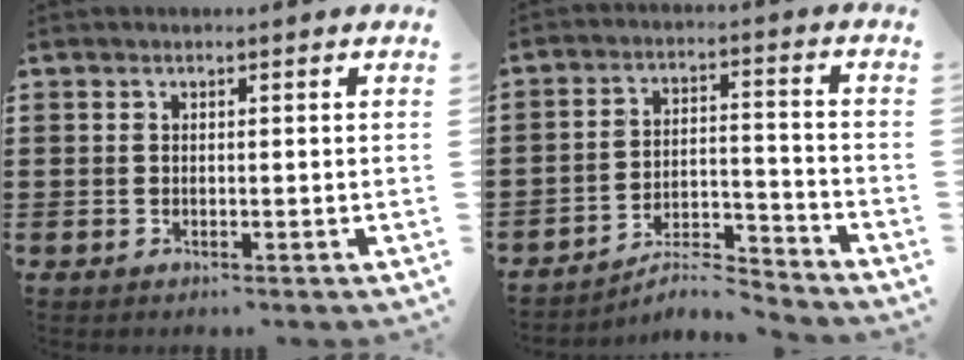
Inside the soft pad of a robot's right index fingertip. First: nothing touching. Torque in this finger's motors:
{"motor_torque": [0.53, -0.52, -0.09, -0.16]}